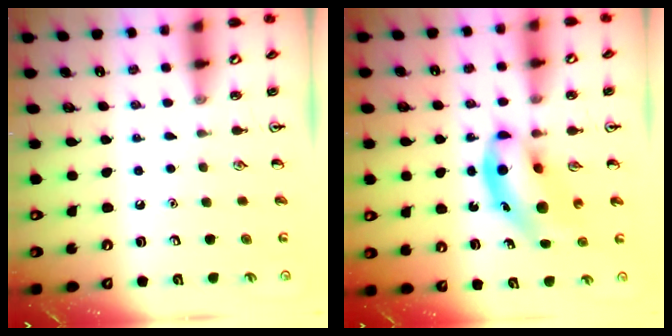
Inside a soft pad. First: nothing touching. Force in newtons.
{"total": 9.7, "press": 9.4, "slide": 2.5}